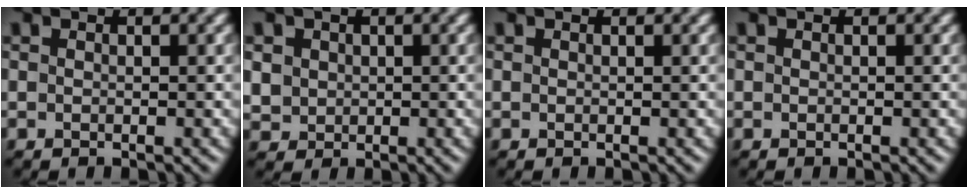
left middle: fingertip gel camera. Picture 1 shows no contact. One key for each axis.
{"total": 2.0, "fx": 0.9, "fy": 1.8, "fz": 0.1, "tx": -0.022, "ty": 0.006, "tz": 0.034}
{"total": 0.0}
{"total": 0.0}